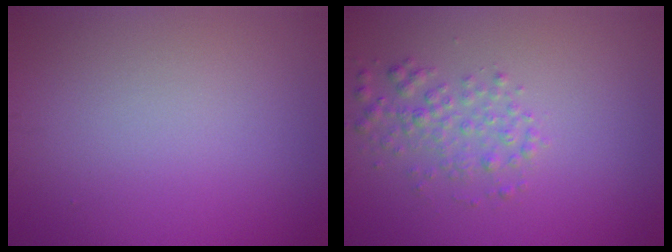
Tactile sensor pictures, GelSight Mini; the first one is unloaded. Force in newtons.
{"total": 2.2, "press": 2.2, "slide": 0.0}